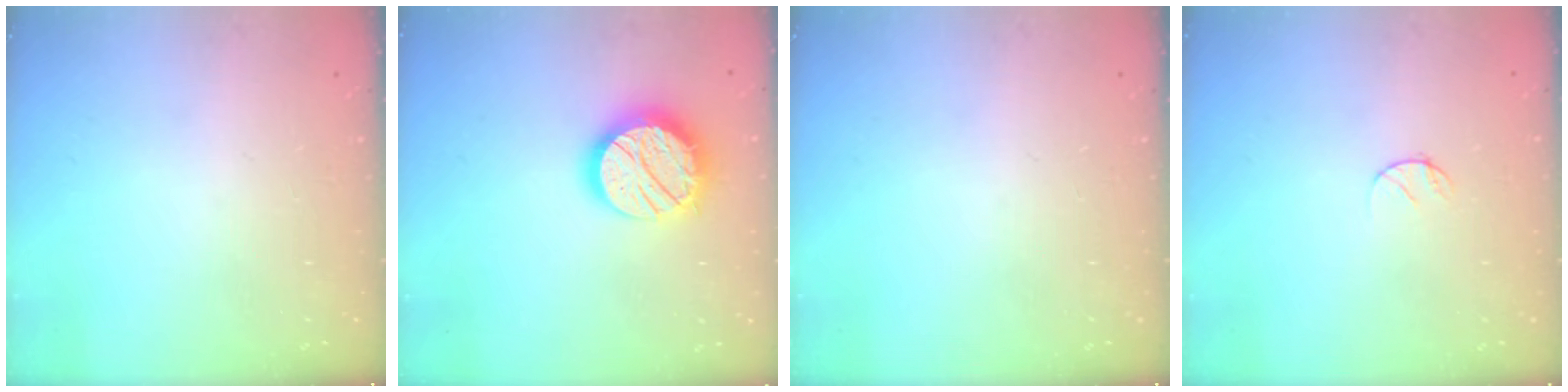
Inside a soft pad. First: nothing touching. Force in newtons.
{"total": 16.0, "press": 16.0, "slide": 0.8}
{"total": 0.0}
{"total": 4.0, "press": 4.0, "slide": 0.4}